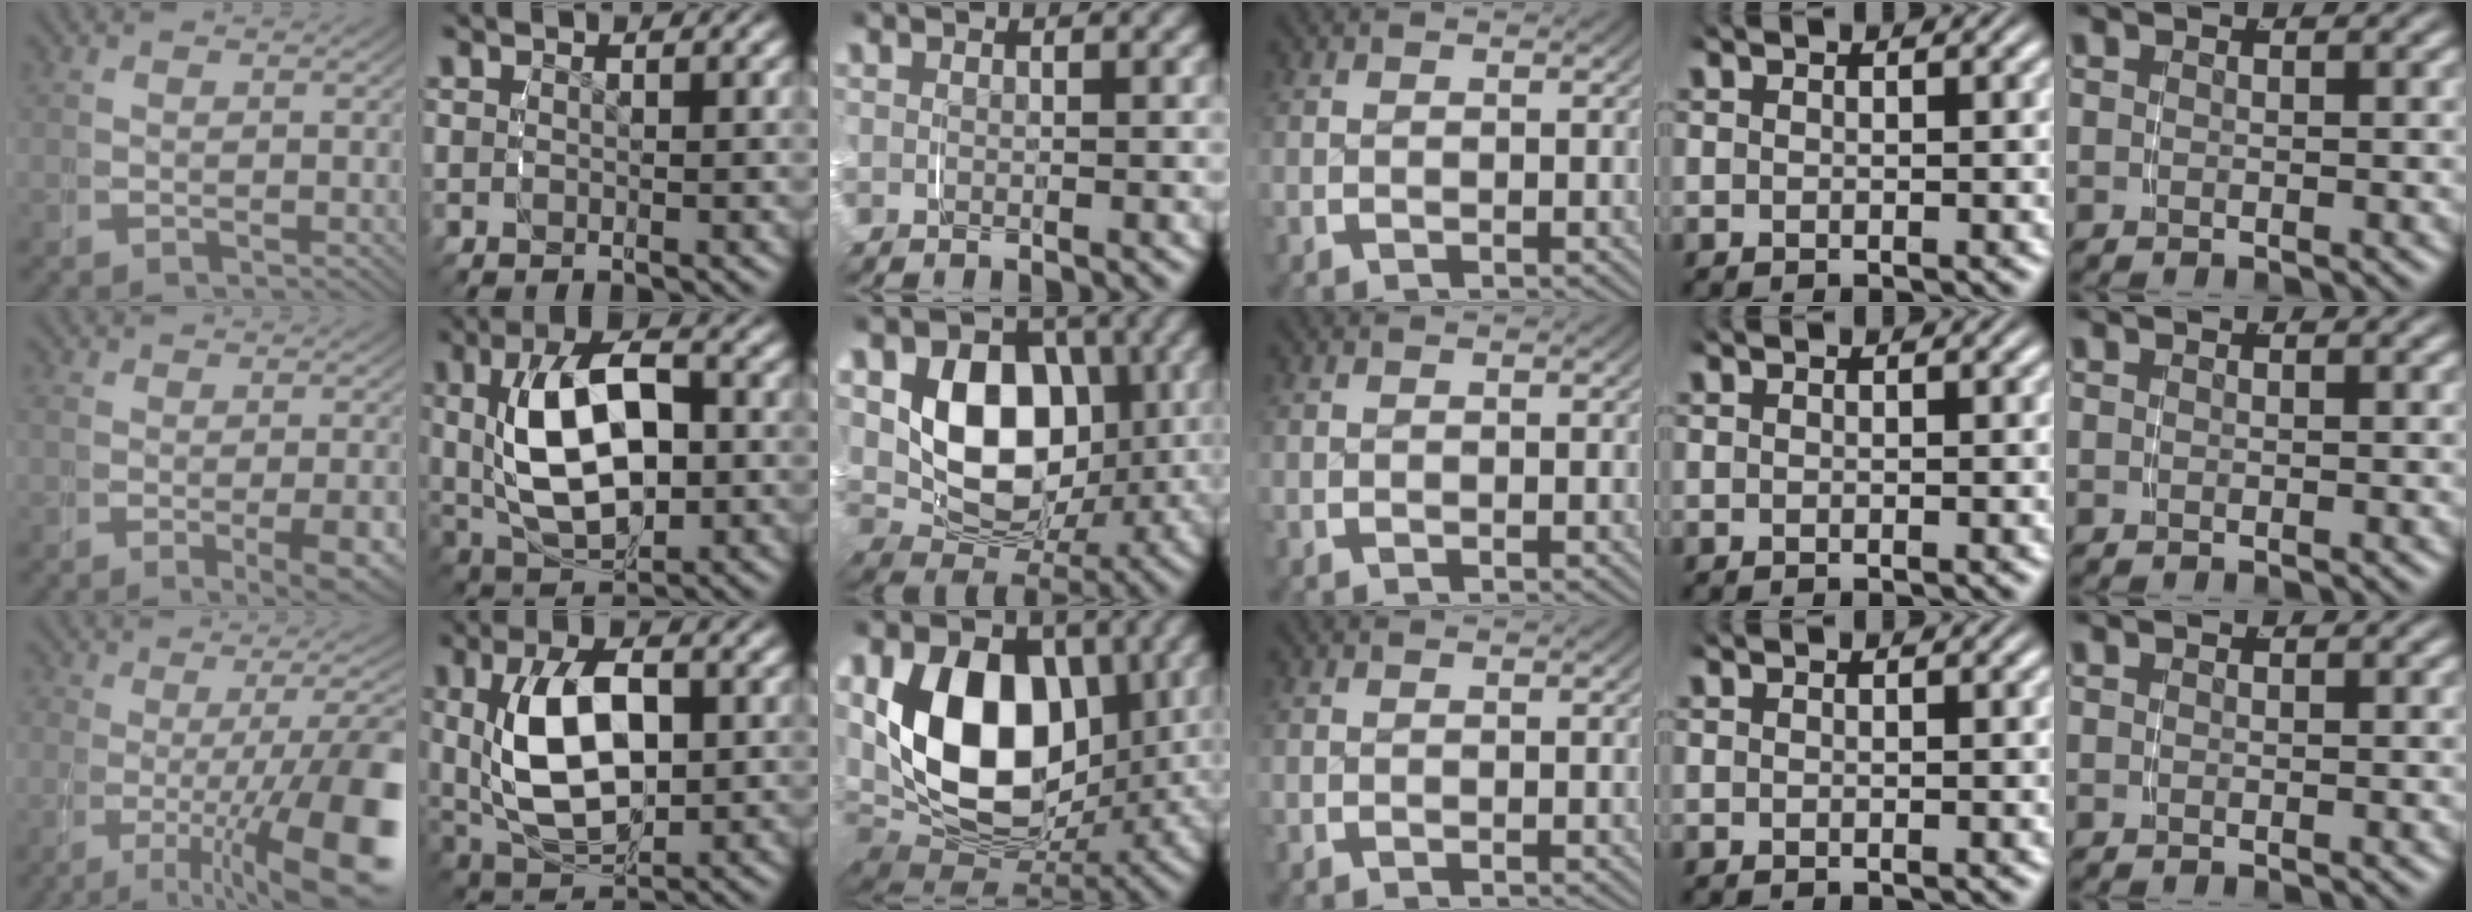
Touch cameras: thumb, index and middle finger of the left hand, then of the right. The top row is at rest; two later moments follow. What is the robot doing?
{"motion": "grasp_and_lifting", "object": "pencil case"}